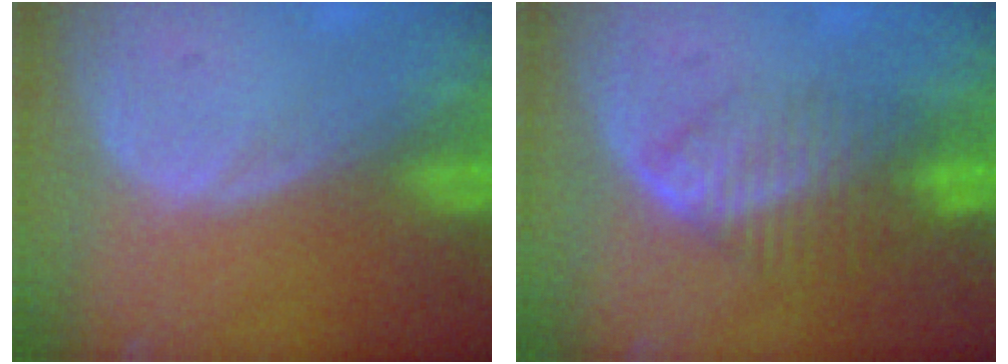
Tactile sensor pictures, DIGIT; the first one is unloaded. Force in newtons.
{"total": 6.7, "press": 5.9, "slide": 3.2}